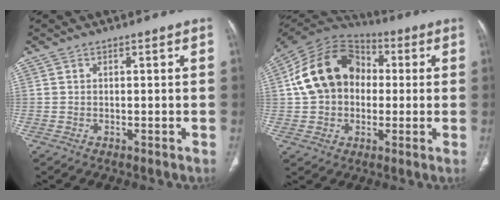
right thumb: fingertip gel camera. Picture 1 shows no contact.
{"total": 17.5, "force": [1.5, 13.5, 10.9], "torque": [-0.175, 0.033, 0.017]}